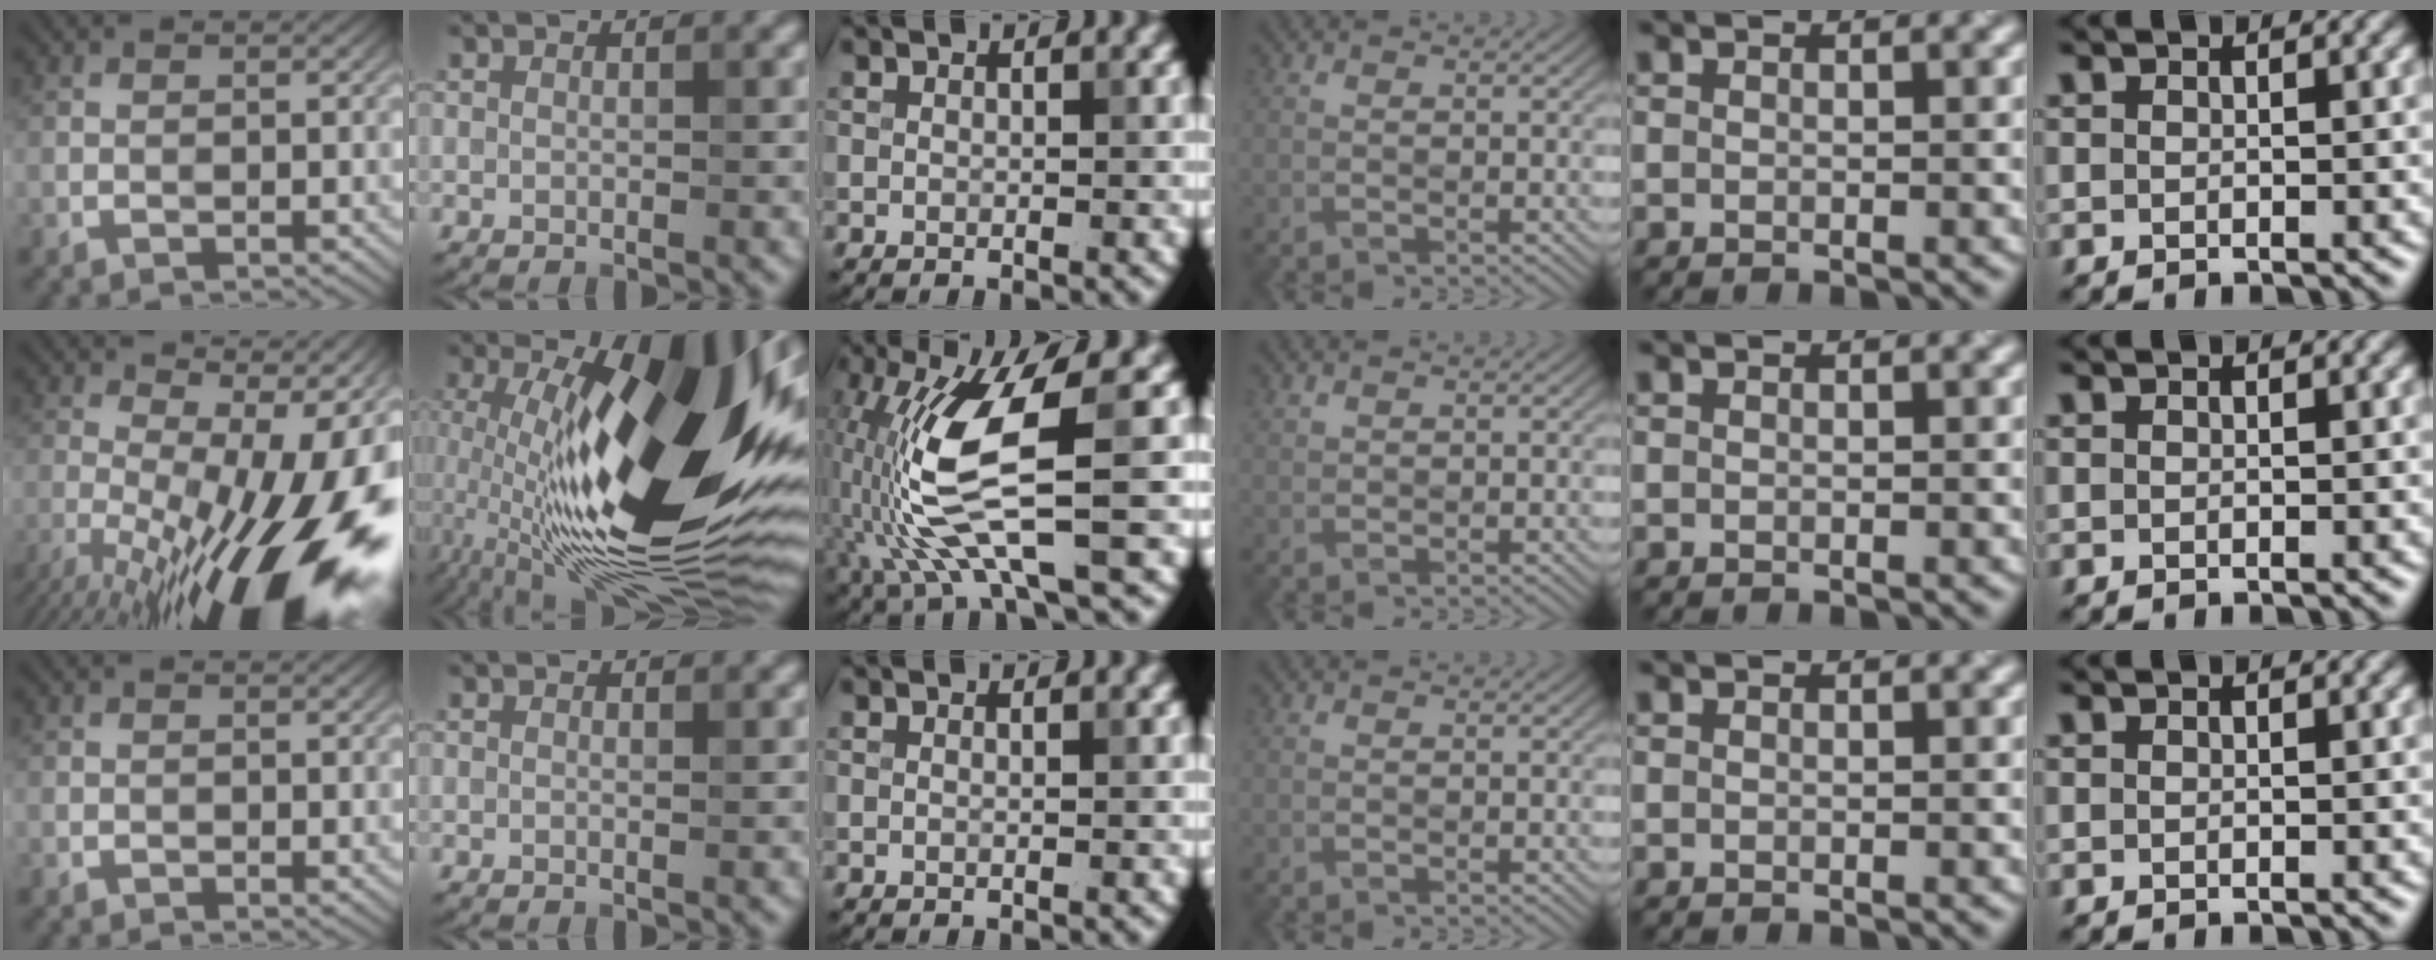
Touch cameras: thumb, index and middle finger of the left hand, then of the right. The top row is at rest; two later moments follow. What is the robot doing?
{"motion": "wrap", "object": "aluminum foil"}